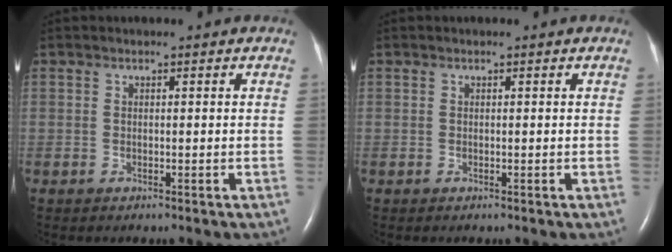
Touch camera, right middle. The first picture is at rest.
{"total": 0.0}